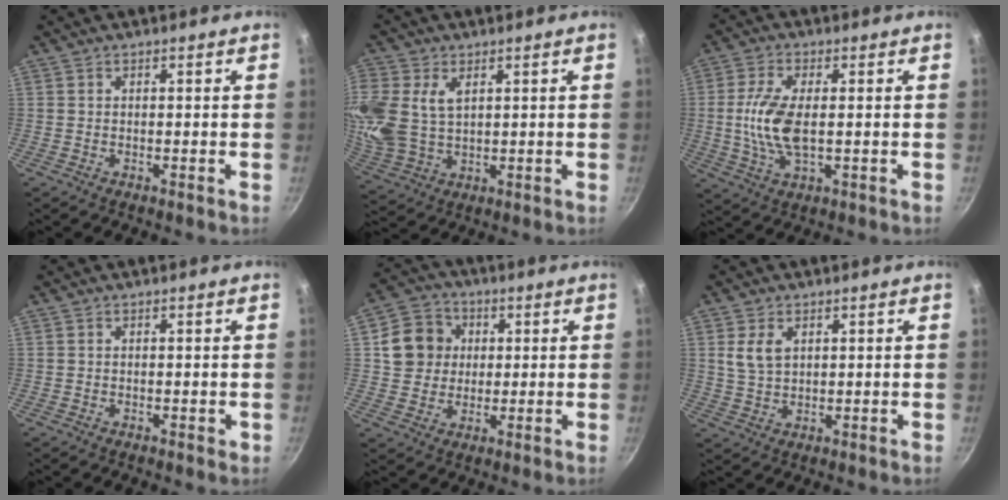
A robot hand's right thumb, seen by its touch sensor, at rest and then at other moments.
{"total": 12.7, "force": [4.0, 8.8, 8.2], "torque": [-0.199, 0.003, 0.092]}
{"total": 9.6, "force": [0.0, 4.4, 8.5], "torque": [-0.180, 0.000, -0.002]}
{"total": 0.6, "force": [-0.1, 0.4, 0.4], "torque": [-0.001, 0.001, 0.000]}
{"total": 9.6, "force": [2.0, 8.6, 3.7], "torque": [-0.034, 0.014, 0.028]}
{"total": 4.8, "force": [1.8, 3.0, 3.3], "torque": [-0.060, -0.005, 0.037]}